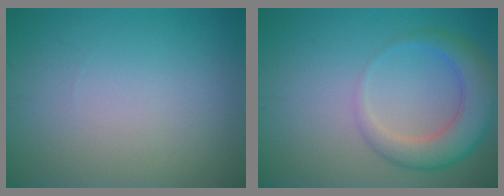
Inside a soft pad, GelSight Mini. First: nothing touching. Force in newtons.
{"total": 4.9, "press": 4.9, "slide": 0.4}